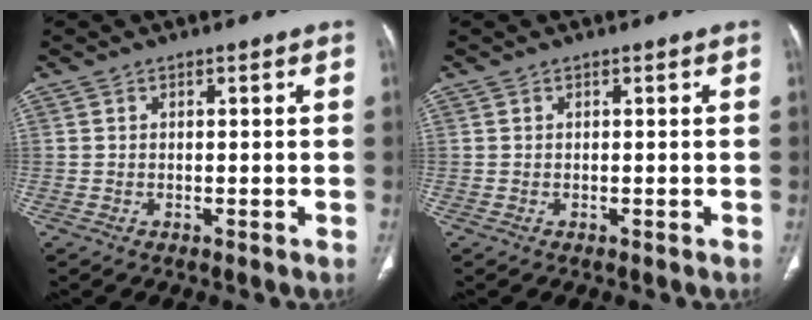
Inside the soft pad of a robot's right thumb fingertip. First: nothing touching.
{"total": 0.0}